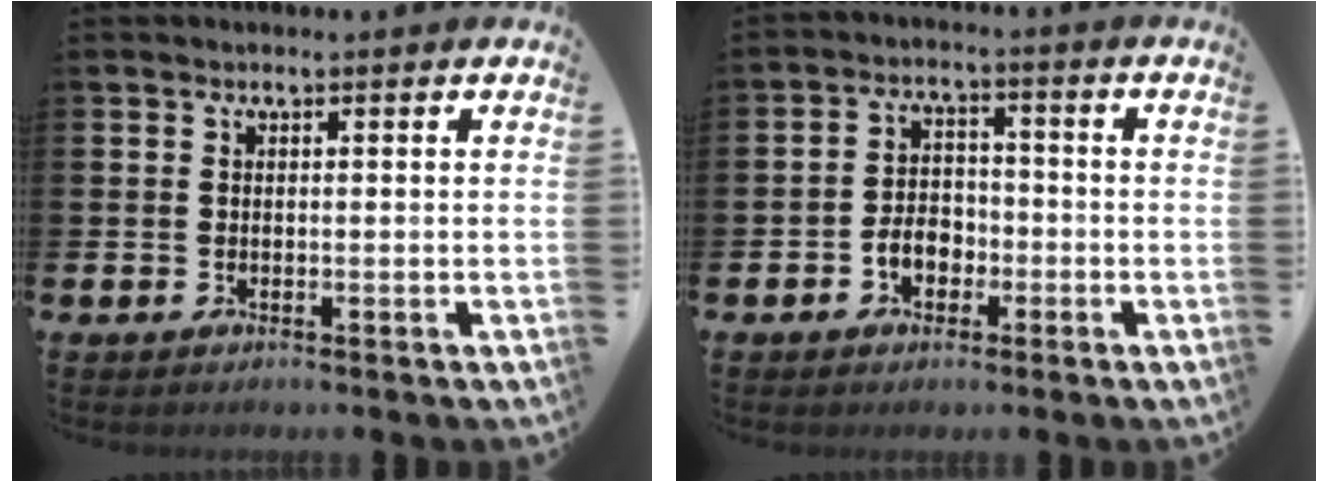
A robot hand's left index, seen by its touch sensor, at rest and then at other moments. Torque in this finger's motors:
{"motor_torque": [0.16, 0.14, 0.11, 0.01]}